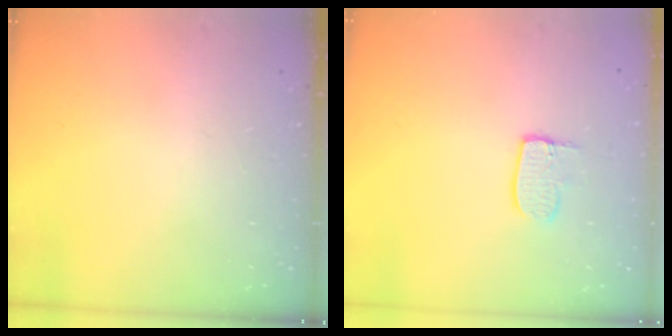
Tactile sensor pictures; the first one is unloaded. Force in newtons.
{"total": 6.8, "press": 6.8, "slide": 0.1}